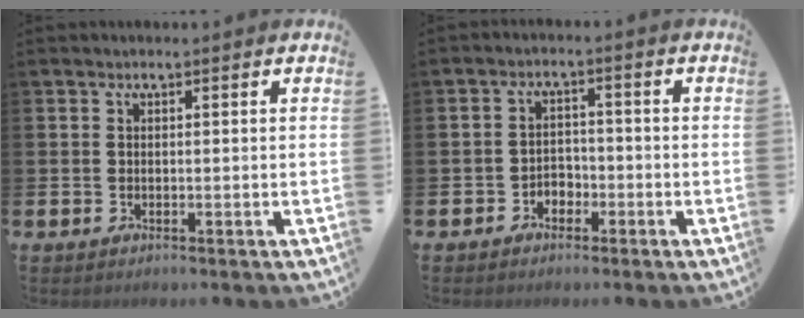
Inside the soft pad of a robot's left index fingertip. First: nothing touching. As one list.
[{"total": 2.4, "force": [-1.8, 1.5, 0.4], "torque": [-0.019, 0.008, -0.038]}]